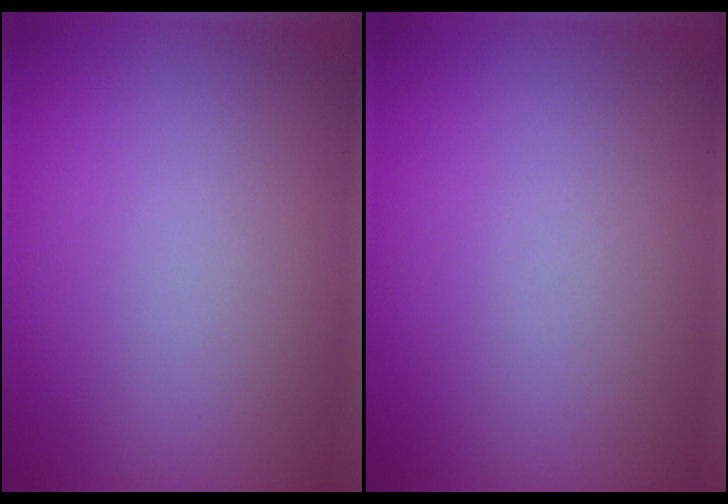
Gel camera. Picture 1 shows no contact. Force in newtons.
{"total": 0.0}